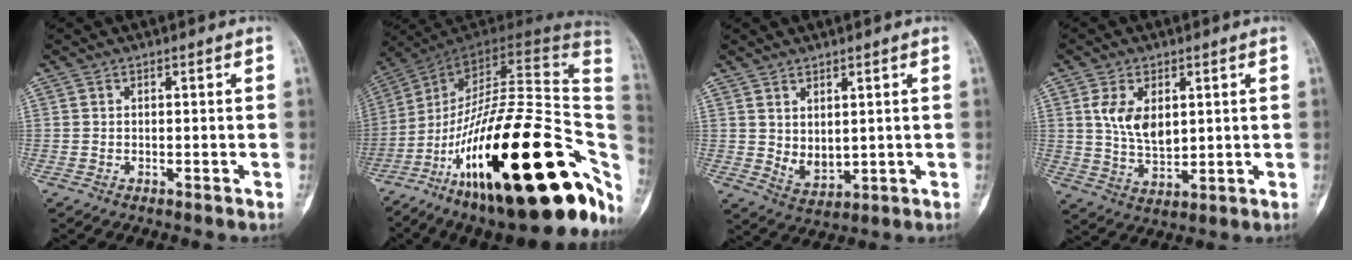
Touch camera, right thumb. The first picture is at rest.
{"total": 39.0, "force": [-13.2, 14.4, 33.8], "torque": [-0.433, 0.071, -0.208]}
{"total": 4.8, "force": [1.4, 2.8, 3.5], "torque": [-0.047, -0.023, 0.040]}
{"total": 8.4, "force": [2.4, 5.0, 6.3], "torque": [-0.099, -0.014, 0.055]}